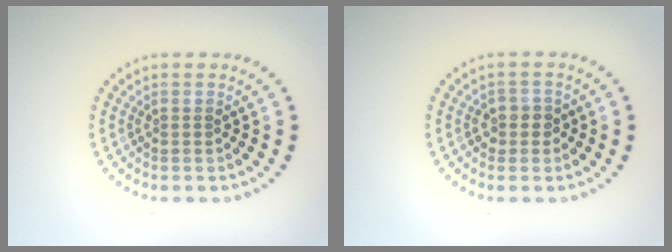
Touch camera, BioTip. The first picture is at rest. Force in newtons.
{"total": 1.7, "press": 1.5, "slide": 0.7}